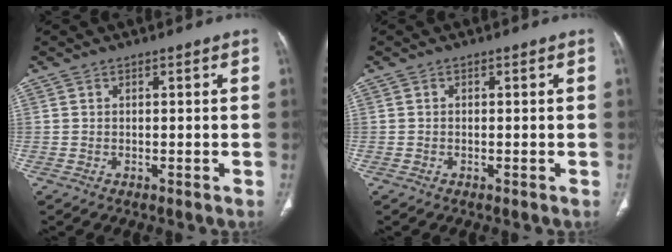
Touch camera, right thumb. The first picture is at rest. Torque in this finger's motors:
{"motor_torque": [0.17, 0.02, 0.15, -0.11, 0.00]}